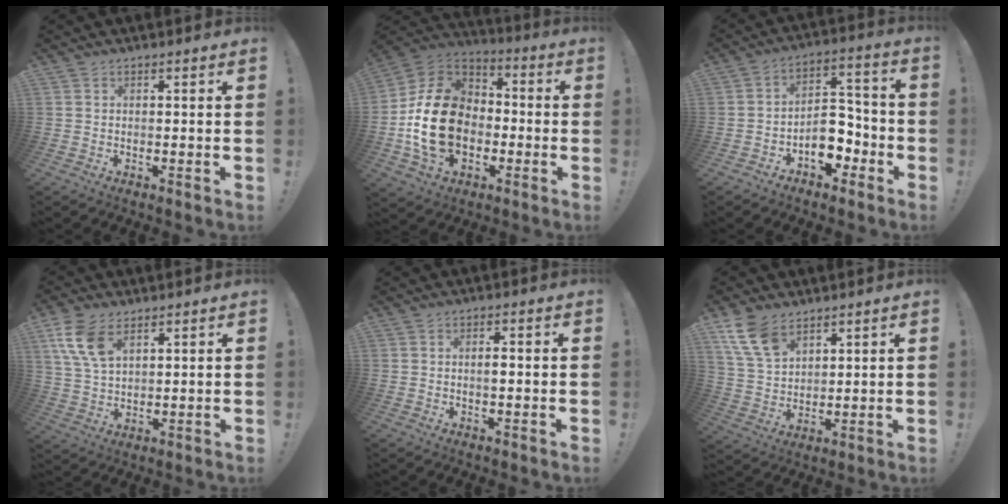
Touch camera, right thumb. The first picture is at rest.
{"total": 21.3, "force": [-3.4, 15.6, 14.1], "torque": [-0.260, 0.031, -0.047]}
{"total": 10.9, "force": [-4.5, 8.1, 5.8], "torque": [-0.069, 0.034, -0.069]}
{"total": 10.5, "force": [5.5, 5.8, 6.8], "torque": [-0.137, -0.017, 0.103]}
{"total": 1.5, "force": [-0.2, 0.3, 1.4], "torque": [-0.020, 0.000, -0.006]}
{"total": 11.3, "force": [7.1, 6.5, 6.0], "torque": [-0.111, -0.029, 0.141]}